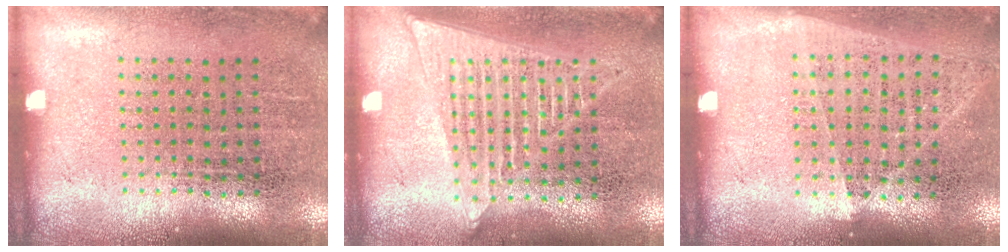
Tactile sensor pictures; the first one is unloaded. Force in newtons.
{"total": 1.6, "press": 1.5, "slide": 0.6}
{"total": 1.0, "press": 0.9, "slide": 0.5}